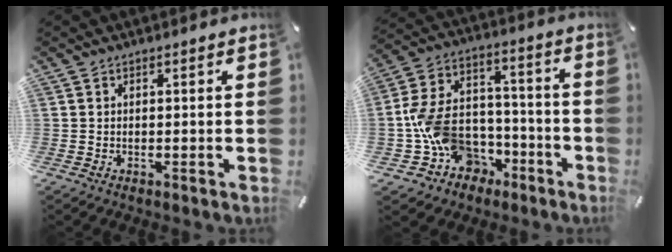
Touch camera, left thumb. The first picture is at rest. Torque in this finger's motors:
{"motor_torque": [0.06, 1.30, 1.20, 0.83, 0.32]}